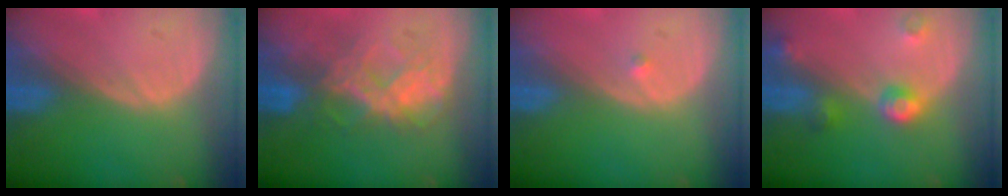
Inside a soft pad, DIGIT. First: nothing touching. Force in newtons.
{"total": 7.1, "press": 6.9, "slide": 1.7}
{"total": 0.5, "press": 0.4, "slide": 0.3}
{"total": 4.5, "press": 4.0, "slide": 2.0}